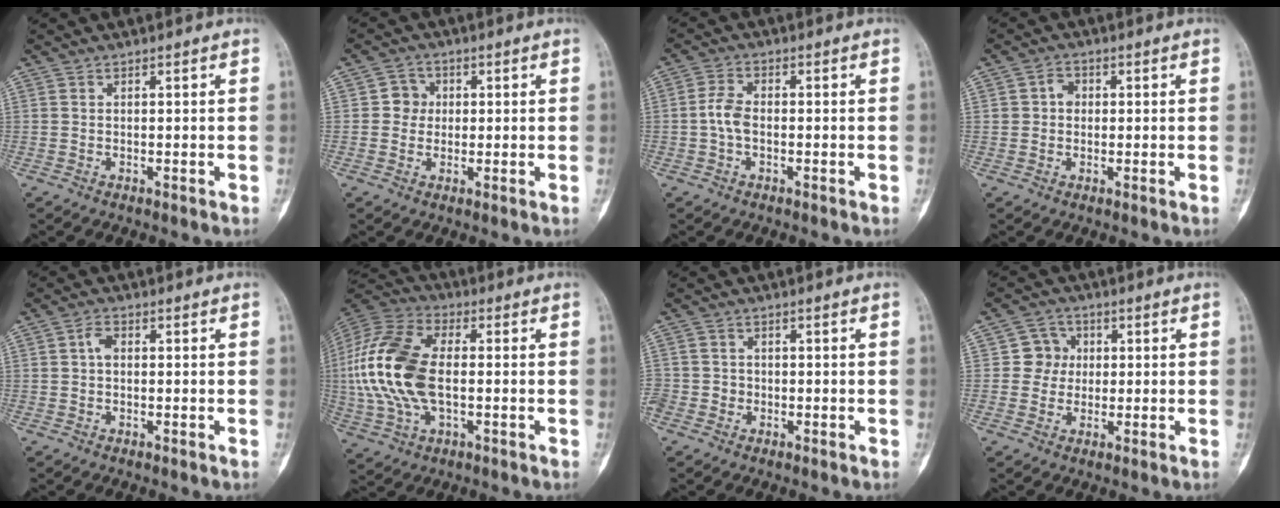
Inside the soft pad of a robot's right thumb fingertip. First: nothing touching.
{"total": 3.7, "force": [0.3, 3.5, 1.1], "torque": [0.008, 0.008, -0.002]}
{"total": 4.0, "force": [-0.7, 2.4, 3.0], "torque": [-0.062, 0.013, -0.019]}
{"total": 2.7, "force": [0.2, 2.4, 1.3], "torque": [-0.005, 0.008, -0.002]}
{"total": 2.2, "force": [0.1, 1.4, 1.7], "torque": [-0.027, 0.007, -0.003]}
{"total": 19.5, "force": [-0.7, 11.0, 16.1], "torque": [-0.355, 0.013, -0.012]}
{"total": 3.7, "force": [-1.3, 3.4, 0.8], "torque": [-0.004, 0.013, -0.027]}
{"total": 5.0, "force": [0.4, 4.8, 1.1], "torque": [0.018, 0.010, 0.000]}